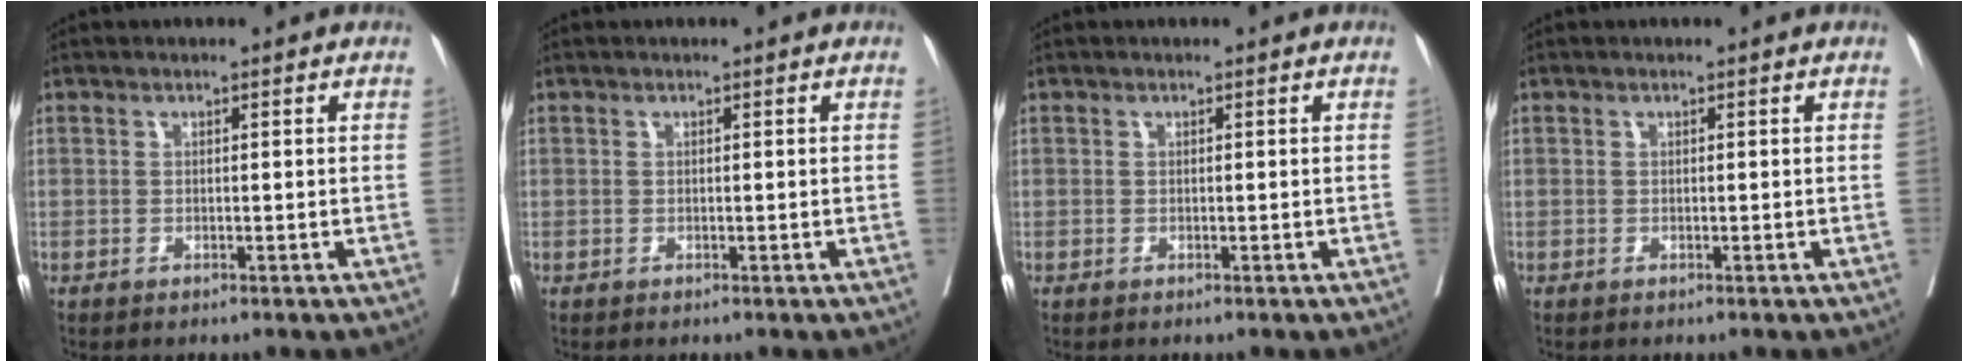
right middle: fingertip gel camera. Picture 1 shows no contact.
{"total": 0.0}
{"total": 0.0}
{"total": 0.0}